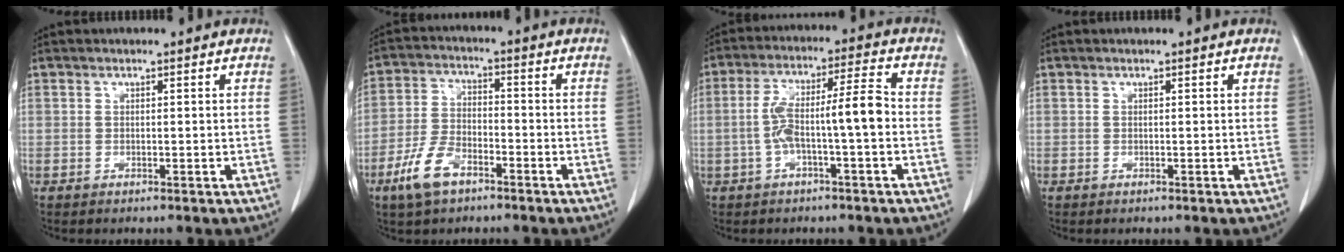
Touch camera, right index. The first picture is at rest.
{"total": 8.1, "force": [-4.9, 3.8, 5.2], "torque": [-0.121, 0.001, -0.093]}
{"total": 8.5, "force": [-1.5, 0.7, 8.4], "torque": [-0.156, 0.033, -0.025]}
{"total": 0.0}